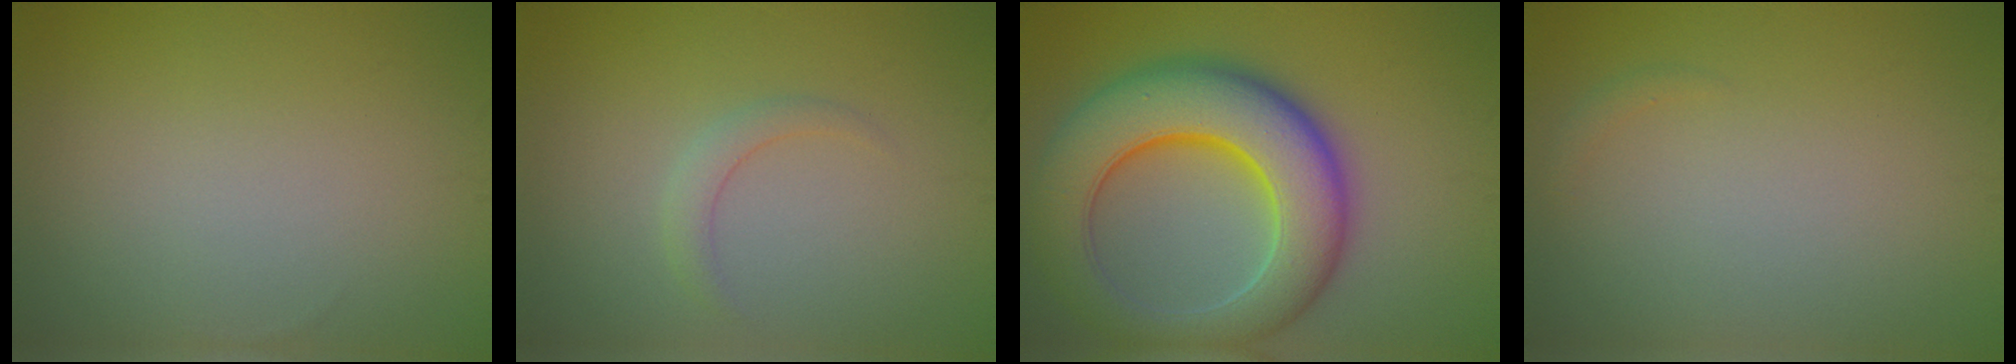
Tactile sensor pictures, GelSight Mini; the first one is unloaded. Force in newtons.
{"total": 1.4, "press": 1.4, "slide": 0.0}
{"total": 10.9, "press": 10.9, "slide": 0.2}
{"total": 0.5, "press": 0.5, "slide": 0.1}